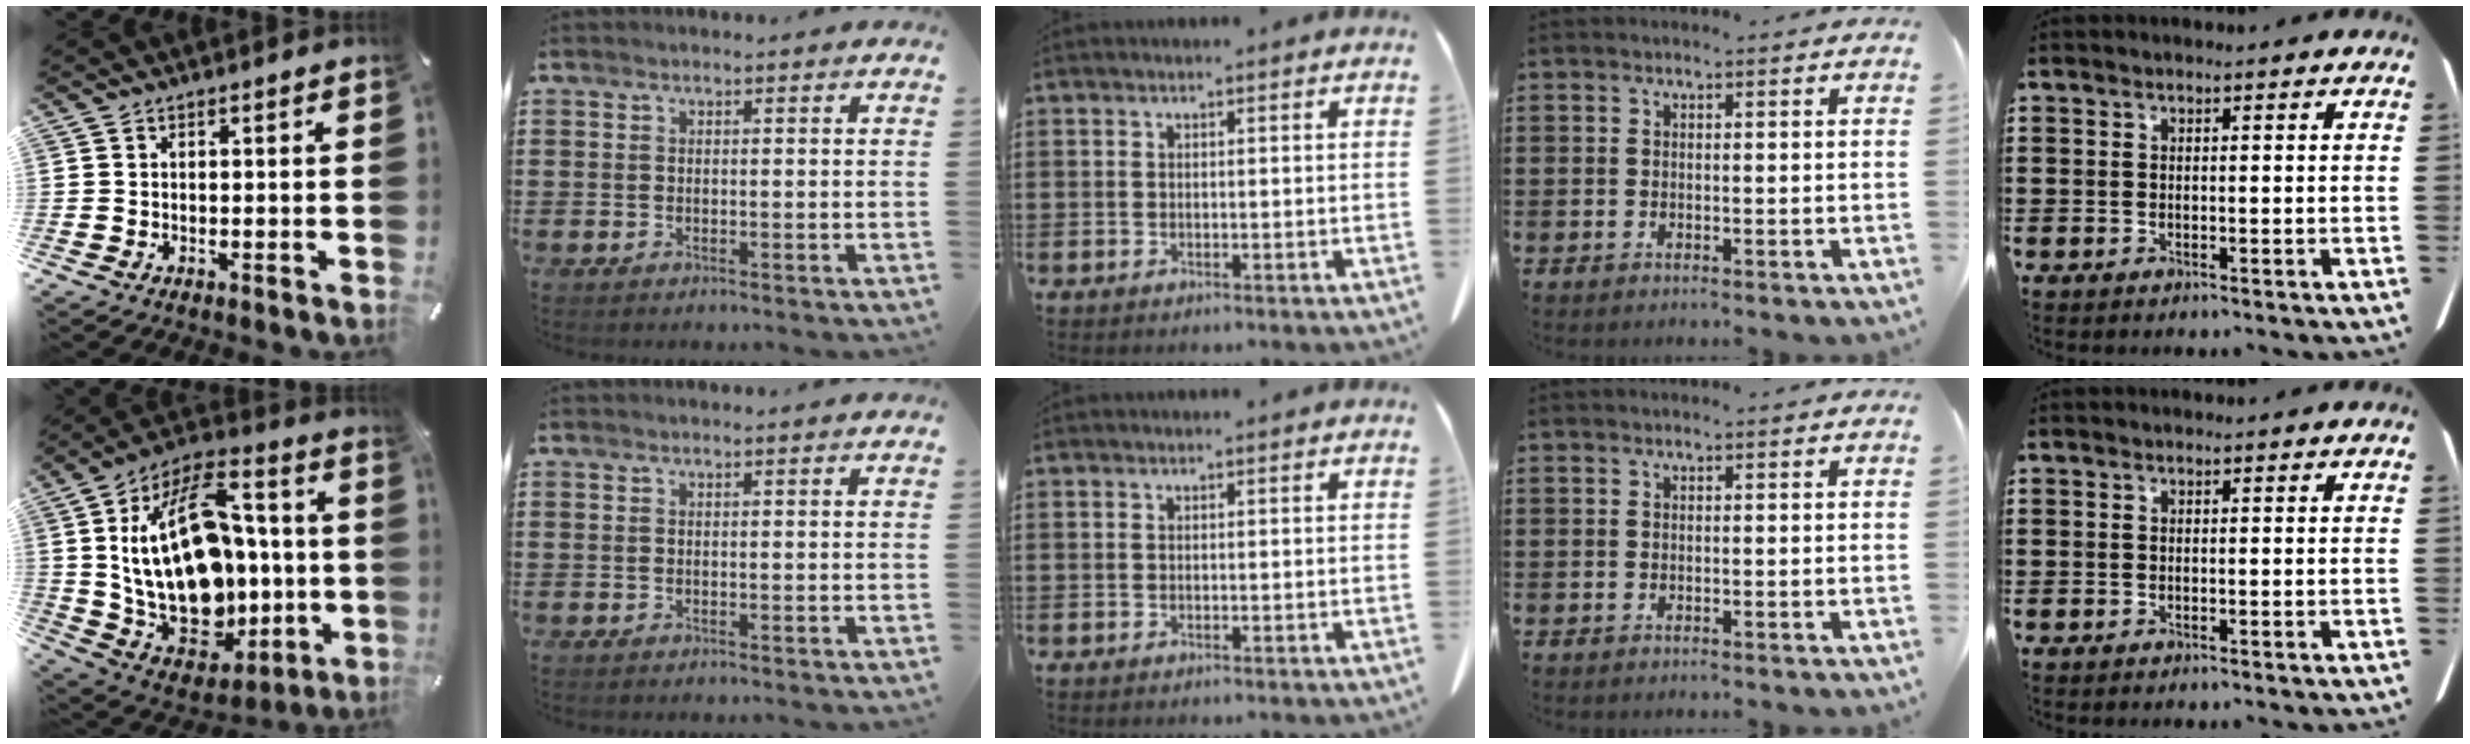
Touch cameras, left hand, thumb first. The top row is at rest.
{"thumb": {"total": 29.0, "force": [1.3, 18.6, 22.2], "torque": [-0.446, -0.014, 0.036]}}